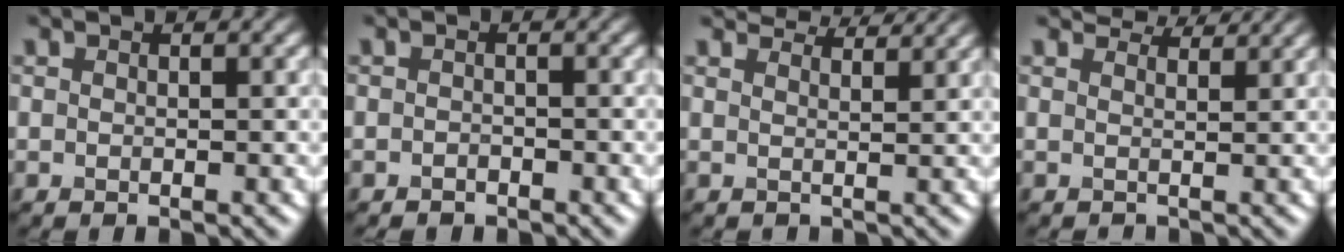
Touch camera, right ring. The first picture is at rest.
{"total": 0.9, "force": [-0.8, 0.4, 0.1], "torque": [0.000, -0.001, -0.013]}
{"total": 4.6, "force": [4.5, 0.6, 1.0], "torque": [-0.035, 0.011, 0.053]}
{"total": 3.8, "force": [3.7, 0.7, 0.7], "torque": [-0.028, 0.005, 0.046]}